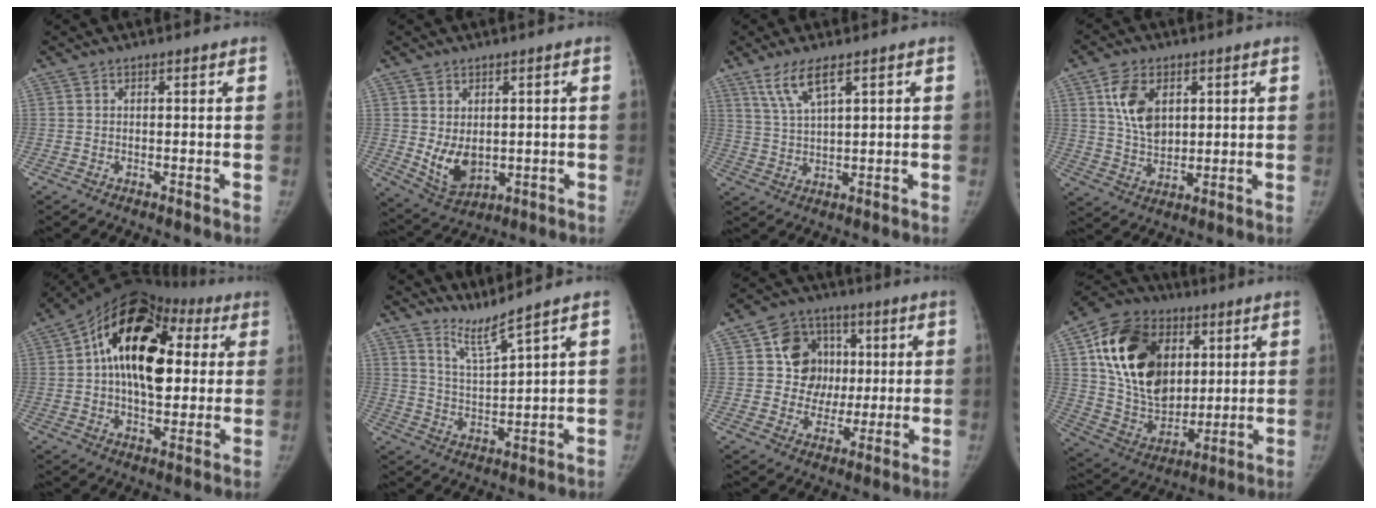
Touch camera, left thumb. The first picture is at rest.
{"total": 7.6, "force": [0.0, 5.3, 5.3], "torque": [-0.074, -0.012, 0.023]}
{"total": 6.4, "force": [3.6, 1.8, 5.0], "torque": [-0.098, -0.012, 0.079]}
{"total": 9.6, "force": [3.1, 6.4, 6.5], "torque": [-0.096, -0.016, 0.063]}
{"total": 22.7, "force": [4.3, 13.6, 17.6], "torque": [-0.256, 0.025, 0.057]}
{"total": 5.2, "force": [4.7, -1.4, 1.8], "torque": [-0.039, -0.060, 0.104]}
{"total": 11.7, "force": [2.2, 10.7, 4.2], "torque": [-0.014, 0.007, 0.039]}
{"total": 24.6, "force": [6.6, 17.7, 15.8], "torque": [-0.267, -0.012, 0.121]}